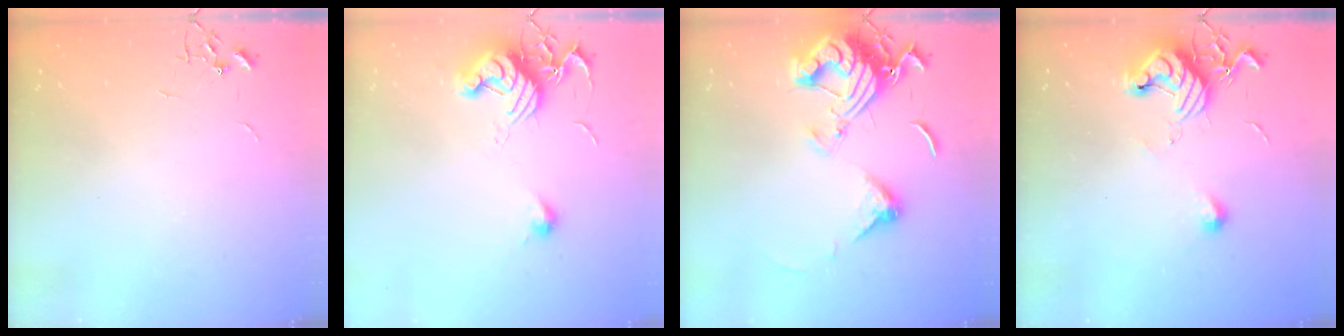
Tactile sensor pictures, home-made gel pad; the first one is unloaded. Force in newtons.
{"total": 13.6, "press": 13.6, "slide": 0.8}
{"total": 14.8, "press": 14.7, "slide": 1.5}
{"total": 11.6, "press": 11.6, "slide": 0.5}